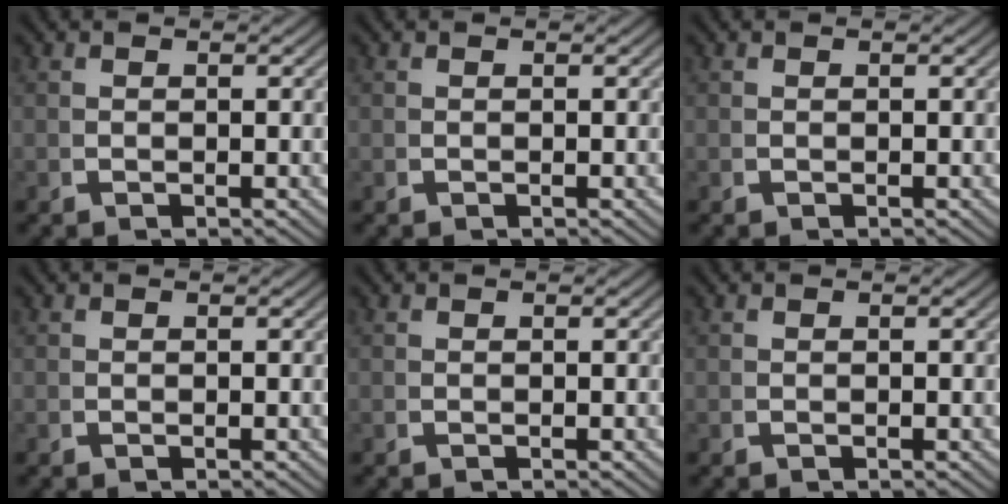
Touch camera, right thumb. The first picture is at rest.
{"total": 0.0}
{"total": 0.0}
{"total": 0.0}
{"total": 0.0}
{"total": 0.0}